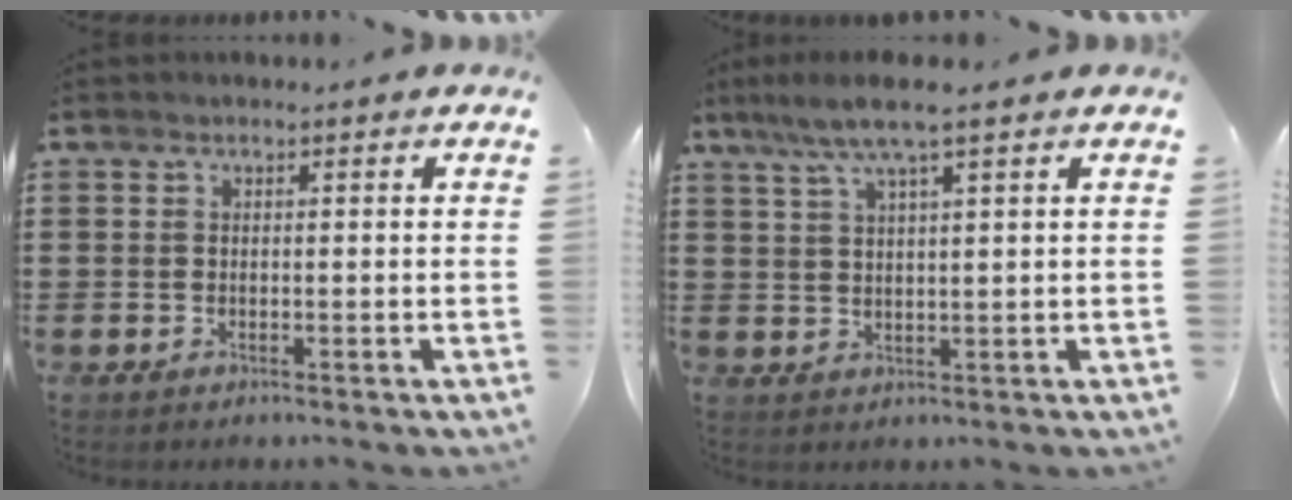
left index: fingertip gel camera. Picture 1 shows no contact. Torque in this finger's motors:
{"motor_torque": [0.51, -0.50, 0.60, 0.20]}